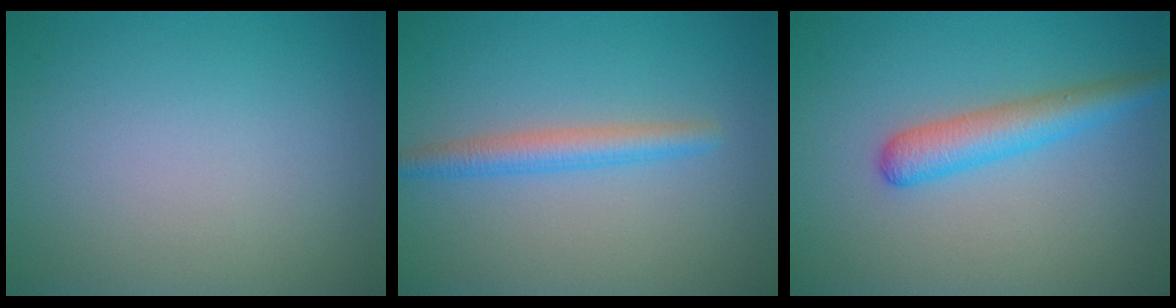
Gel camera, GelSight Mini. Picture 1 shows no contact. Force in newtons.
{"total": 2.6, "press": 2.6, "slide": 0.2}
{"total": 3.5, "press": 3.5, "slide": 0.1}